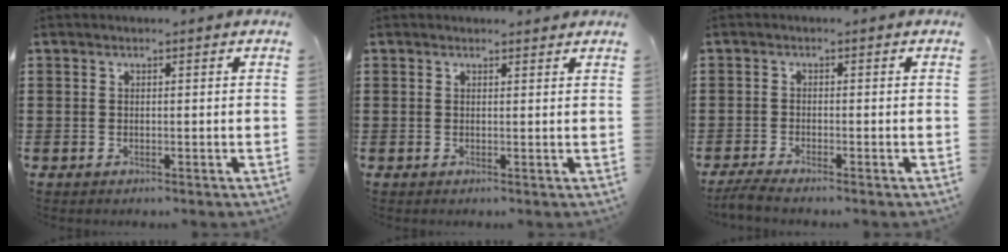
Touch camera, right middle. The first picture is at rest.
{"total": 0.7, "force": [0.7, 0.0, 0.0], "torque": [0.005, -0.004, 0.013]}
{"total": 1.8, "force": [-1.6, 0.0, 0.9], "torque": [-0.022, -0.002, -0.033]}